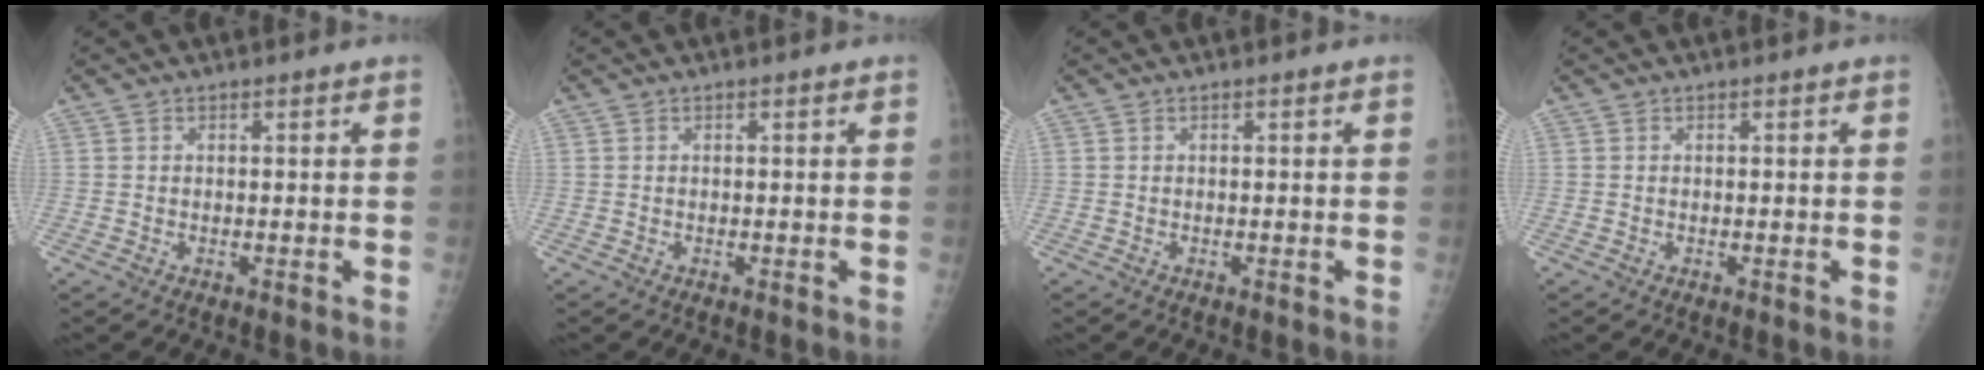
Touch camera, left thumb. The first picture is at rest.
{"total": 0.0}
{"total": 0.0}
{"total": 0.0}